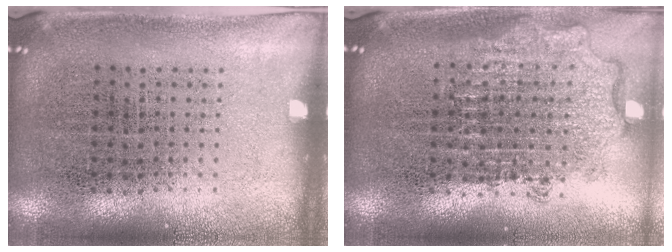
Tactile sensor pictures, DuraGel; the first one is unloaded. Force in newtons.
{"total": 1.9, "press": 1.5, "slide": 1.2}